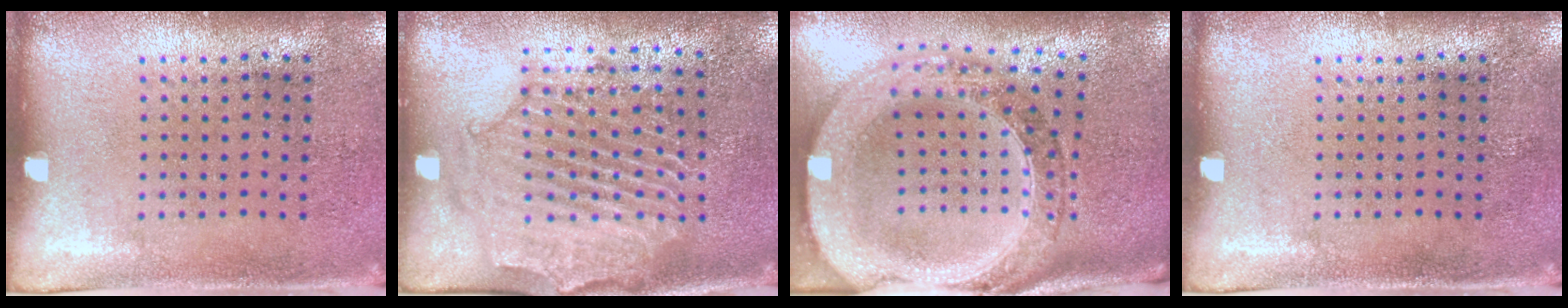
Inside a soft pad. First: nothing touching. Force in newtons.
{"total": 2.3, "press": 2.1, "slide": 0.7}
{"total": 2.9, "press": 2.4, "slide": 1.5}
{"total": 0.0}